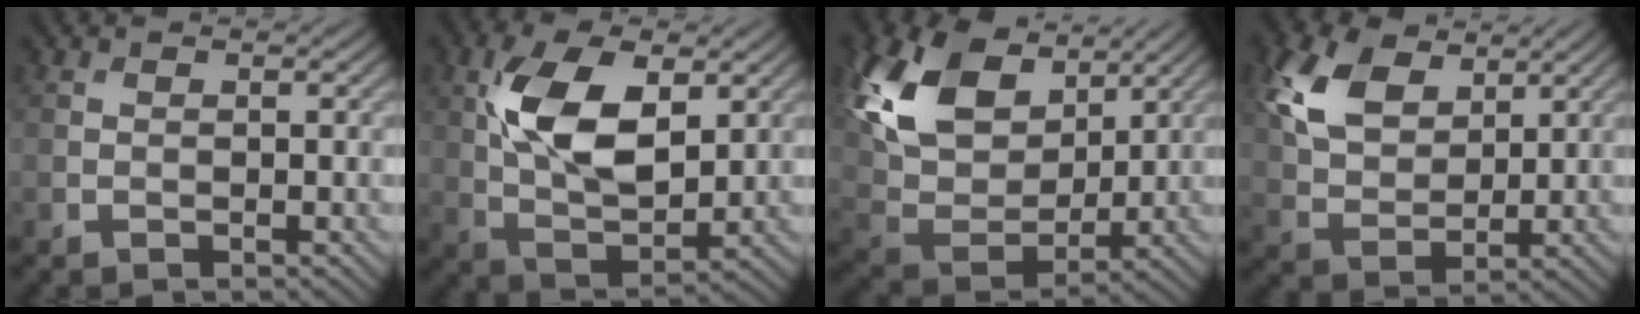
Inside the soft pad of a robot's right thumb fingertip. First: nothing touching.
{"total": 10.6, "force": [3.0, 5.4, 8.6], "torque": [-0.180, 0.003, 0.054]}
{"total": 14.6, "force": [6.9, 9.0, 9.2], "torque": [-0.227, 0.021, 0.127]}
{"total": 9.5, "force": [4.5, 5.8, 6.0], "torque": [-0.162, 0.012, 0.087]}